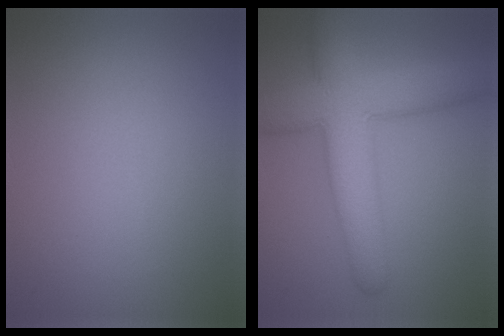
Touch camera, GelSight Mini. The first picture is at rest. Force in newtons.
{"total": 8.3, "press": 8.3, "slide": 0.3}